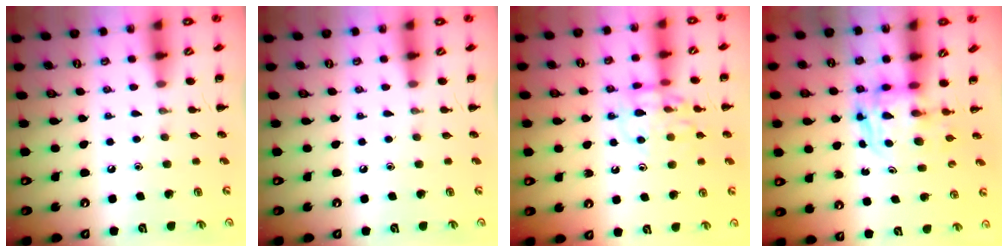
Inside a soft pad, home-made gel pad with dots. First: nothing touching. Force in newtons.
{"total": 0.0}
{"total": 13.3, "press": 13.2, "slide": 1.0}
{"total": 2.7, "press": 2.7, "slide": 0.2}